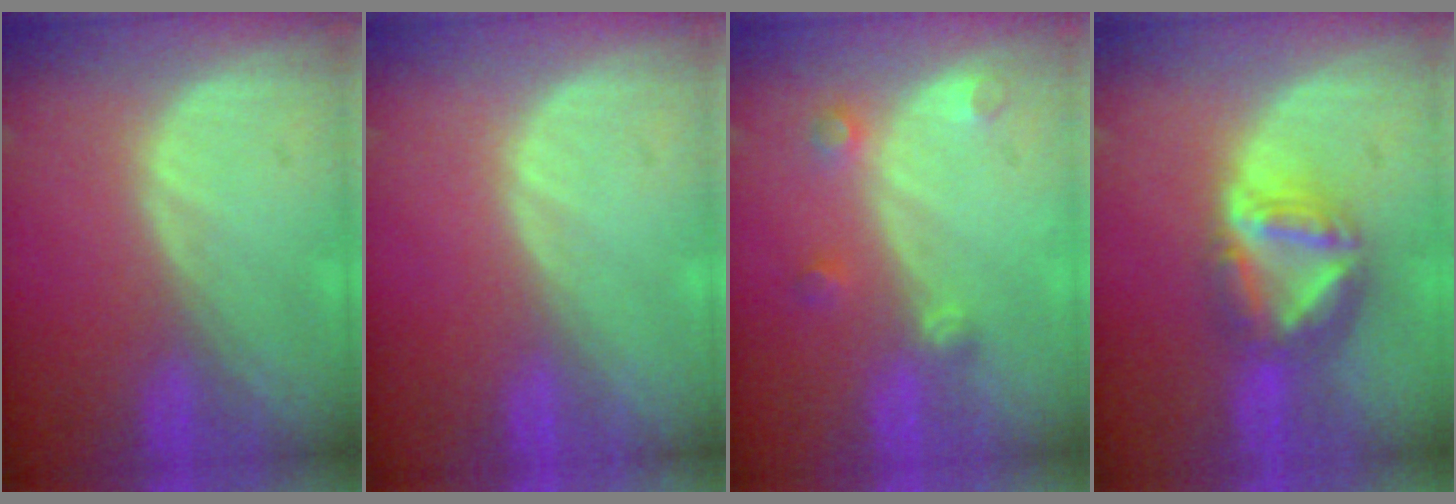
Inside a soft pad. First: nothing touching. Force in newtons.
{"total": 0.0}
{"total": 2.6, "press": 2.6, "slide": 0.2}
{"total": 7.9, "press": 6.8, "slide": 4.0}